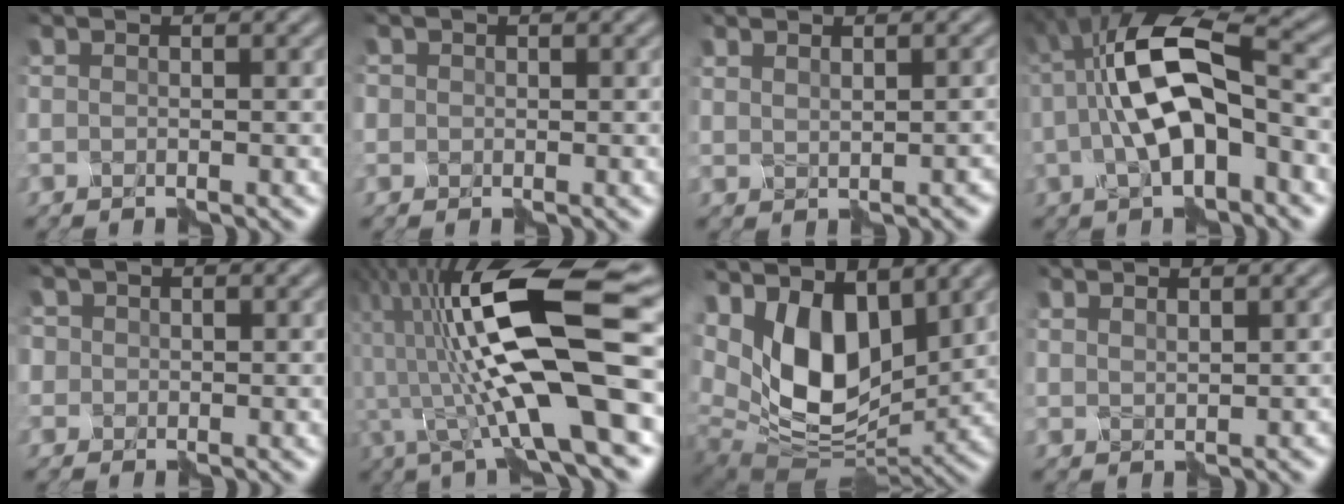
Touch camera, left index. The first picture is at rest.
{"total": 0.6, "force": [0.0, 0.5, -0.4], "torque": [0.012, 0.005, 0.006]}
{"total": 0.7, "force": [0.5, 0.5, 0.0], "torque": [0.002, 0.002, 0.024]}
{"total": 8.3, "force": [-0.6, 3.4, 7.5], "torque": [-0.140, 0.027, -0.009]}
{"total": 1.7, "force": [0.4, 1.6, -0.1], "torque": [0.017, 0.010, -0.007]}
{"total": 13.1, "force": [-0.3, 3.6, 12.6], "torque": [-0.227, 0.027, -0.004]}
{"total": 8.9, "force": [2.9, 5.1, 6.7], "torque": [-0.132, -0.013, 0.058]}
{"total": 0.9, "force": [0.8, 0.4, -0.2], "torque": [0.005, 0.002, 0.028]}